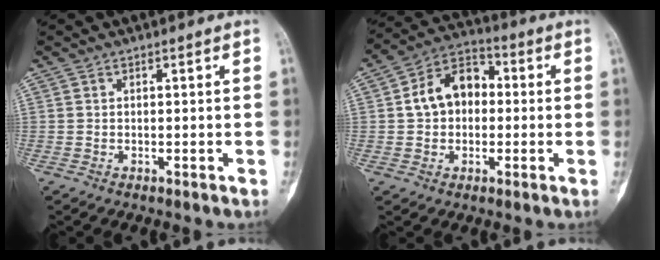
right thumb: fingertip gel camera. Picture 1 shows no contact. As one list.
[{"total": 10.7, "force": [0.6, 7.9, 7.1], "torque": [-0.098, 0.032, -0.001]}]